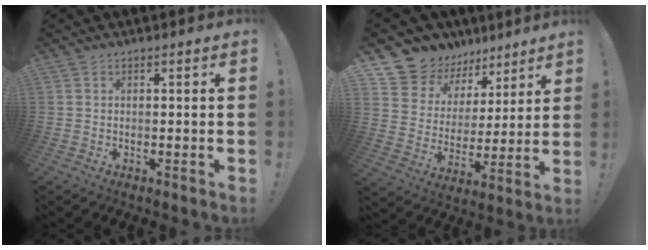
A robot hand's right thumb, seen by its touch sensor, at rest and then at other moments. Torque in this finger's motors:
{"motor_torque": [-0.62, 0.36, -0.45, 0.76, 0.01]}